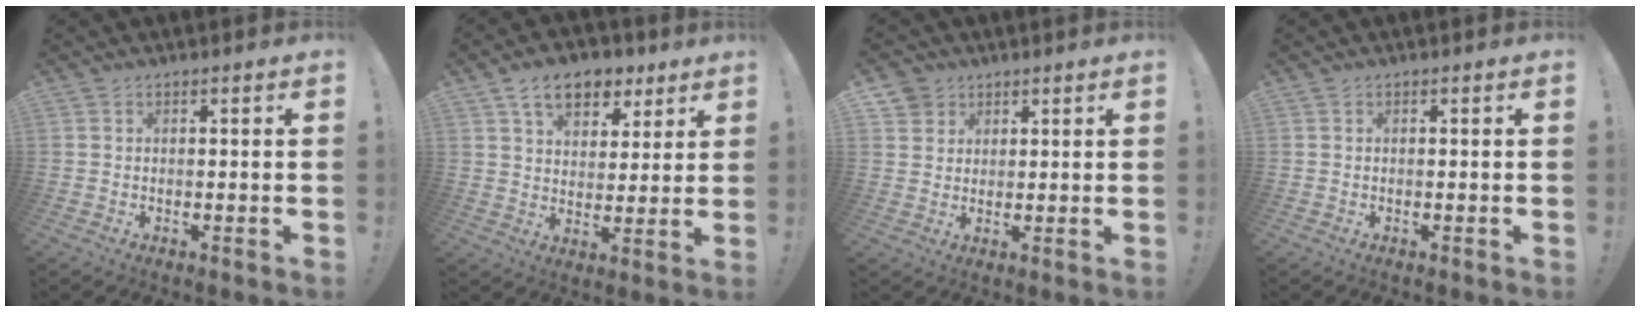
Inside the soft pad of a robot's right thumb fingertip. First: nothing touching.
{"total": 11.8, "force": [6.7, 7.6, 6.0], "torque": [-0.090, -0.027, 0.126]}
{"total": 4.7, "force": [2.5, 3.9, 0.2], "torque": [0.001, -0.019, 0.049]}
{"total": 0.0}